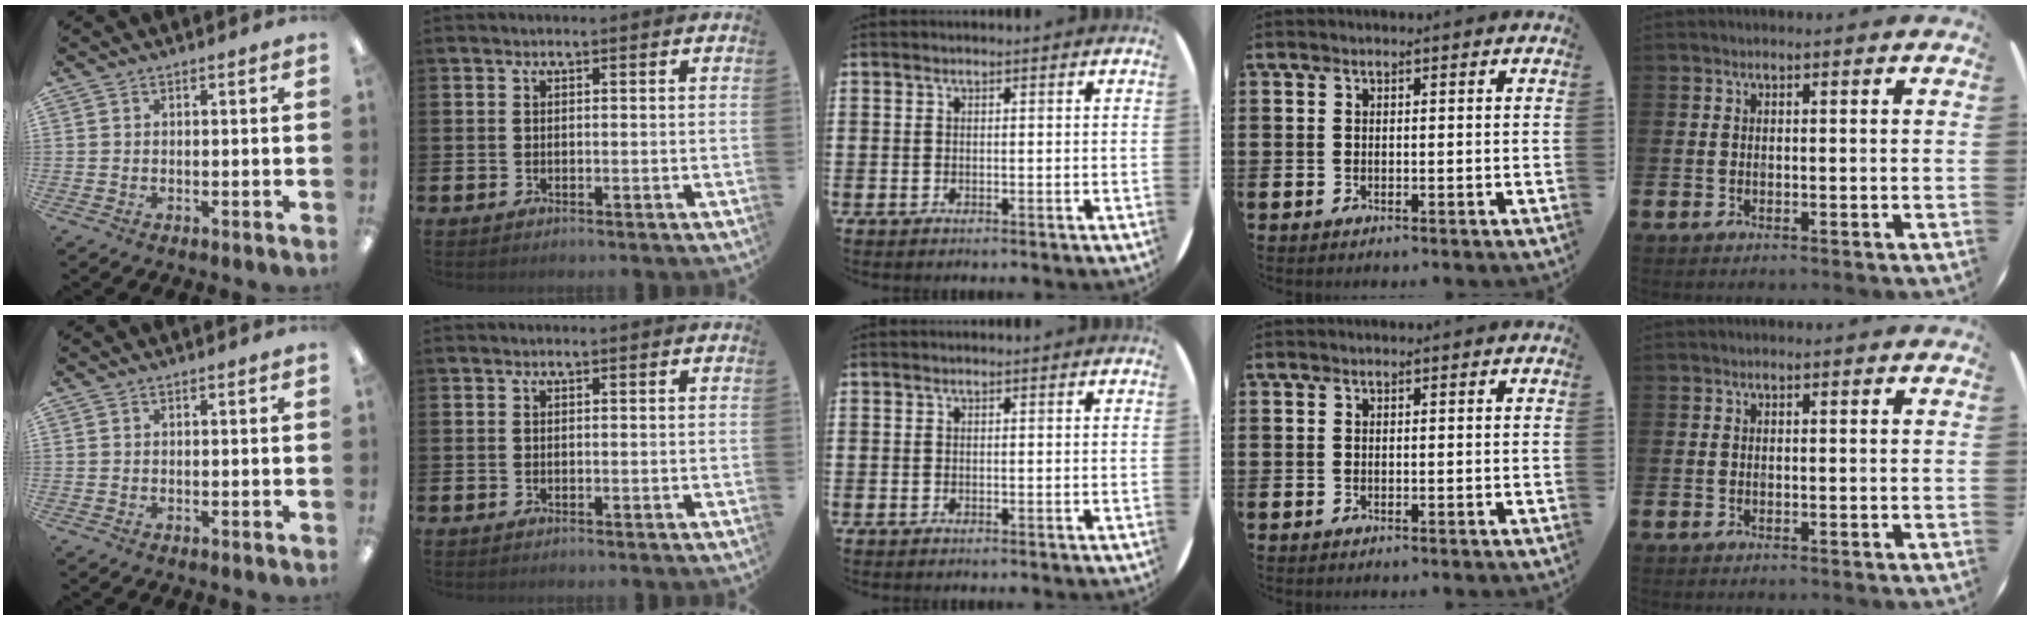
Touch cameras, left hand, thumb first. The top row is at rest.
{}